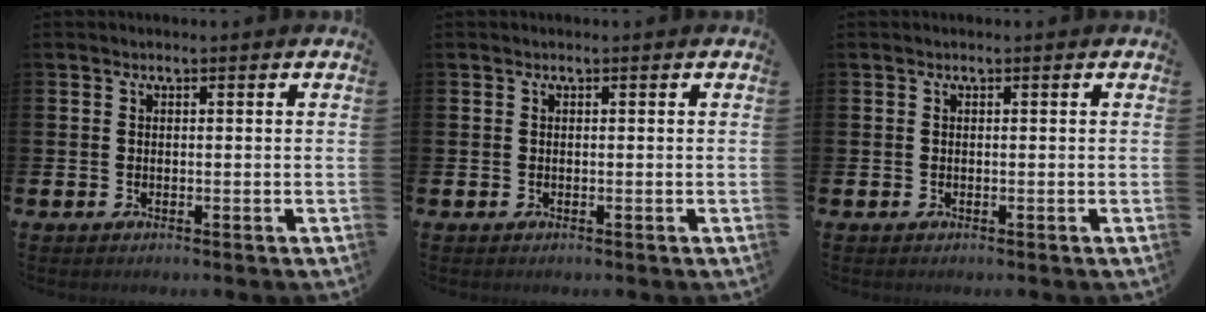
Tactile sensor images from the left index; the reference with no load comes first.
{"total": 0.0}
{"total": 0.0}